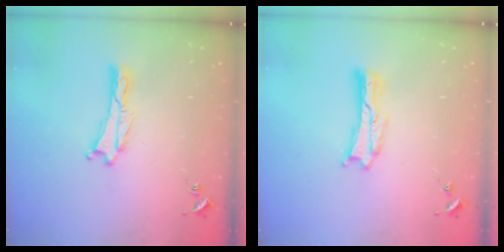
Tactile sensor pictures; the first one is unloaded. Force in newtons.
{"total": 0.8, "press": 0.8, "slide": 0.2}